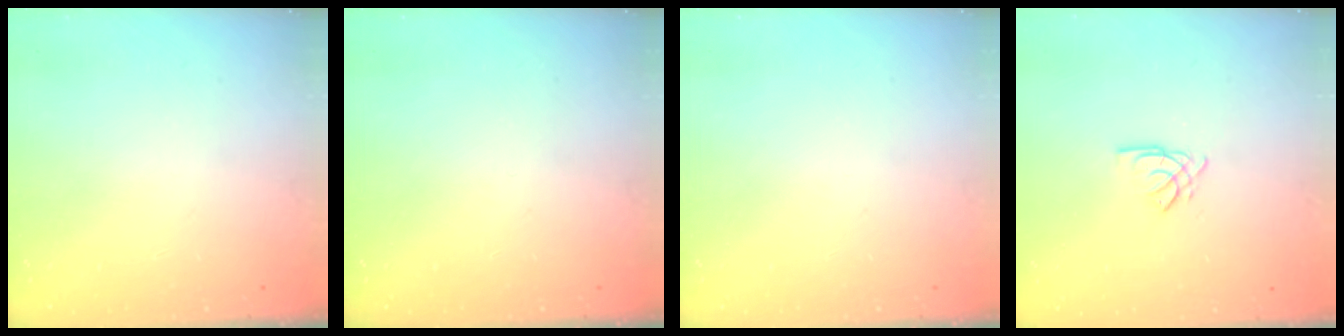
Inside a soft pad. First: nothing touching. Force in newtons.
{"total": 0.0}
{"total": 0.0}
{"total": 2.6, "press": 2.6, "slide": 0.1}